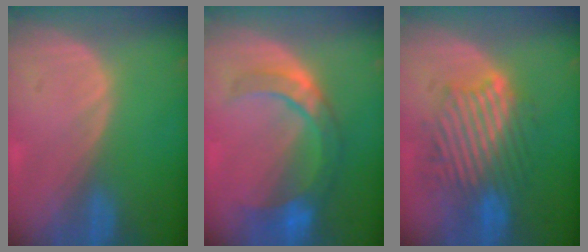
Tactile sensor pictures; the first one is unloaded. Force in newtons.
{"total": 8.3, "press": 7.7, "slide": 3.3}
{"total": 9.5, "press": 9.4, "slide": 1.5}